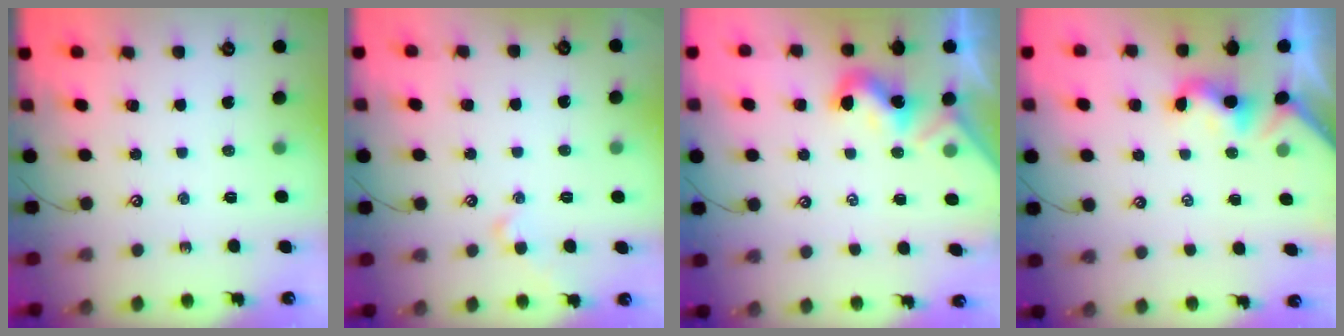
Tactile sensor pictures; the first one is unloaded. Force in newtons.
{"total": 2.0, "press": 2.0, "slide": 0.4}
{"total": 2.0, "press": 2.0, "slide": 0.5}
{"total": 1.7, "press": 1.7, "slide": 0.5}